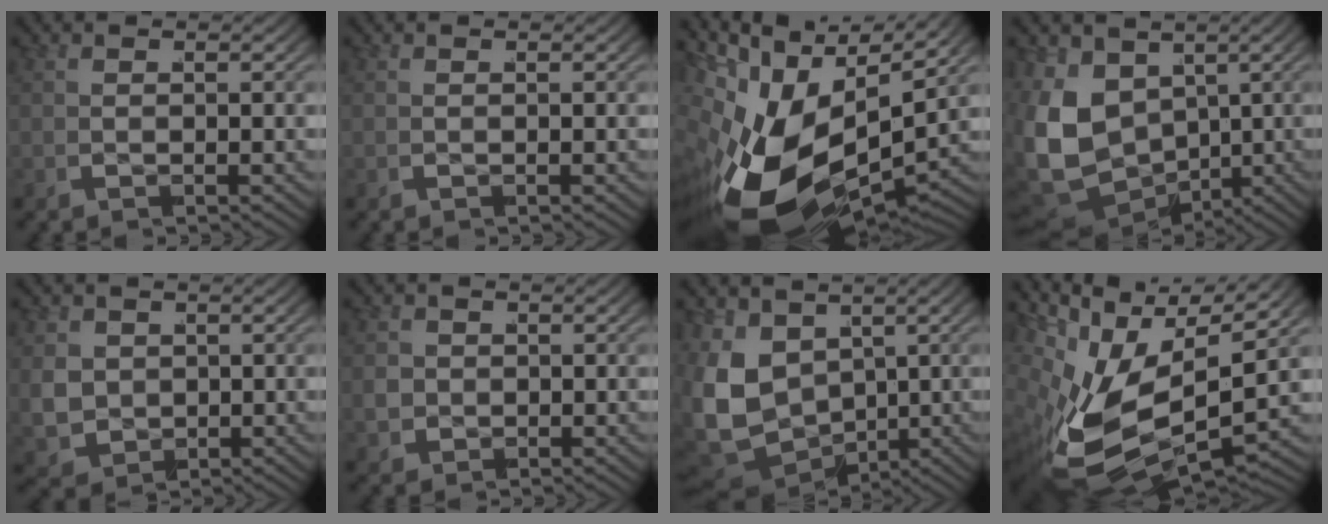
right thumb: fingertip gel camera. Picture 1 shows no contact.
{"total": 0.0}
{"total": 19.9, "force": [-4.3, 12.7, 14.7], "torque": [-0.282, -0.082, -0.042]}
{"total": 11.9, "force": [-2.1, 9.3, 7.1], "torque": [-0.196, -0.069, -0.004]}
{"total": 5.1, "force": [-0.4, 4.5, 2.4], "torque": [-0.078, -0.042, 0.013]}
{"total": 3.2, "force": [-0.3, 3.0, 1.1], "torque": [-0.035, -0.019, 0.001]}
{"total": 10.8, "force": [-1.7, 8.5, 6.4], "torque": [-0.186, -0.062, -0.003]}
{"total": 13.9, "force": [-1.8, 8.5, 10.9], "torque": [-0.224, -0.050, -0.014]}